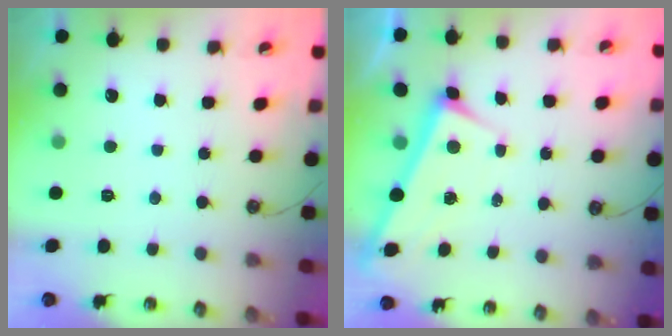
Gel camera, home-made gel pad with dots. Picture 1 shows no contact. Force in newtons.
{"total": 2.9, "press": 2.9, "slide": 0.2}